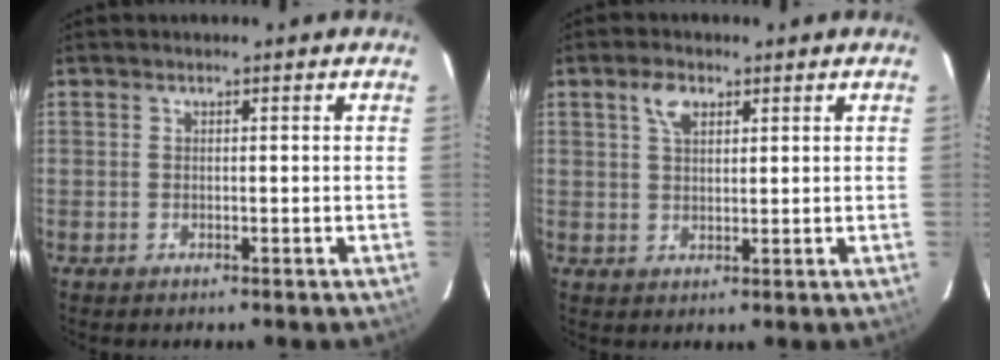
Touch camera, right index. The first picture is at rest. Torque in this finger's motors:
{"motor_torque": [0.19, 0.02, 0.13, 0.05]}